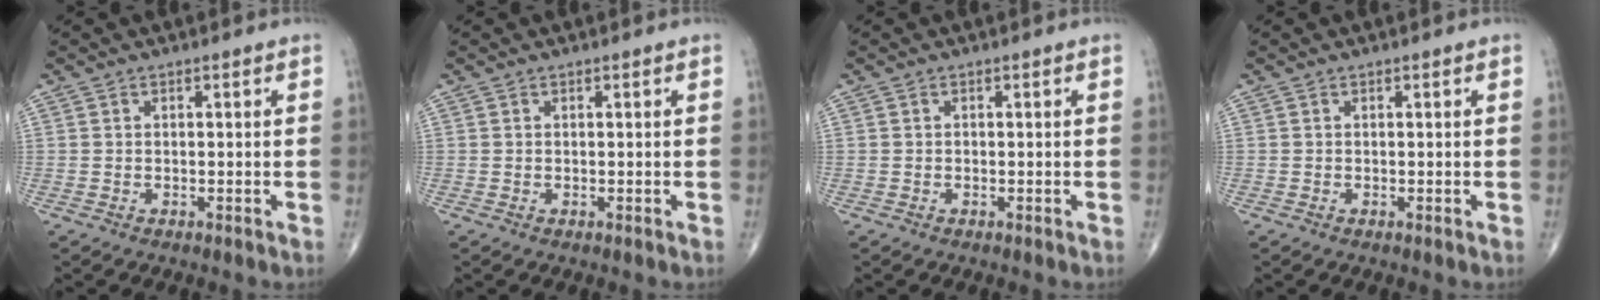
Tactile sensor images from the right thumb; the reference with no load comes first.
{"total": 0.0}
{"total": 0.0}
{"total": 0.0}